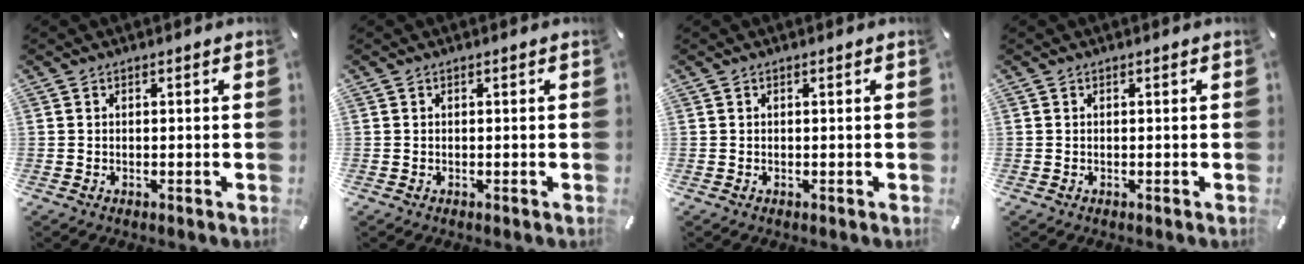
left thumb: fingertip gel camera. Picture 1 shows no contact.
{"total": 0.0}
{"total": 0.0}
{"total": 0.0}